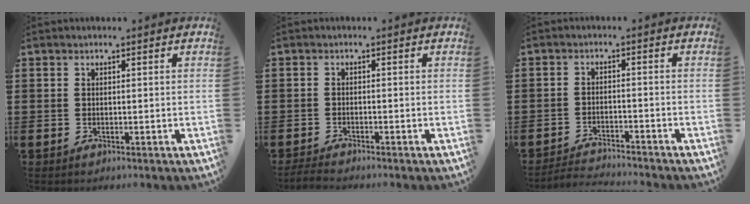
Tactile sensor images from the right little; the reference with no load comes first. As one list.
[{"total": 1.2, "force": [-1.2, 0.0, 0.4], "torque": [-0.009, 0.001, -0.023]}, {"total": 2.5, "force": [-2.5, -0.1, -0.1], "torque": [-0.003, 0.002, -0.055]}]